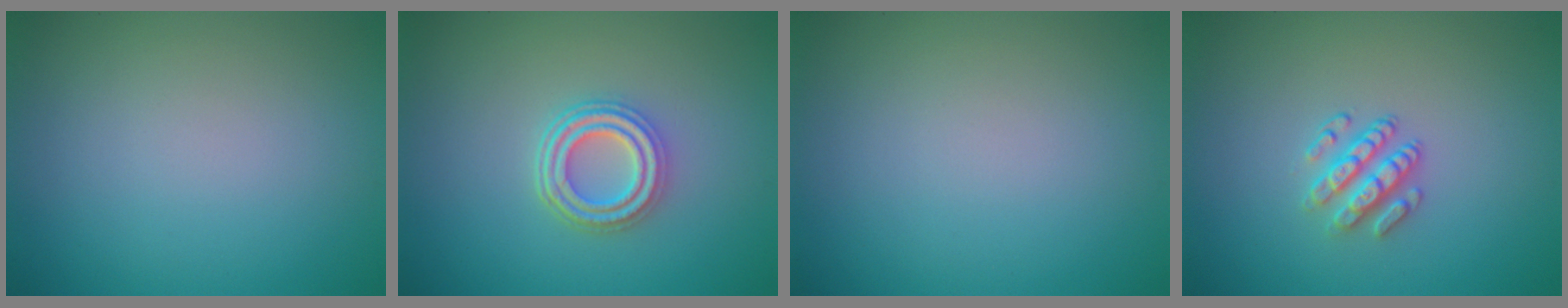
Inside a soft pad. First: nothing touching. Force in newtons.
{"total": 4.0, "press": 3.1, "slide": 2.5}
{"total": 0.0}
{"total": 2.3, "press": 1.9, "slide": 1.4}